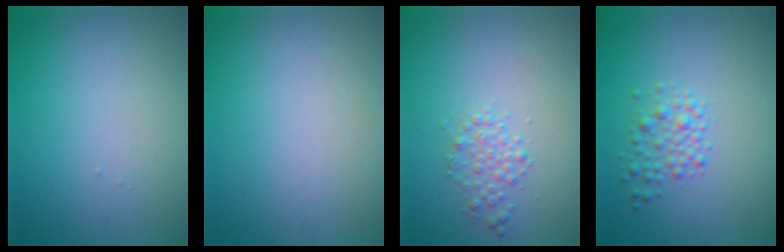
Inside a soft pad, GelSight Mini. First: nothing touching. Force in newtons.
{"total": 0.0}
{"total": 1.8, "press": 1.8, "slide": 0.0}
{"total": 2.0, "press": 2.0, "slide": 0.0}